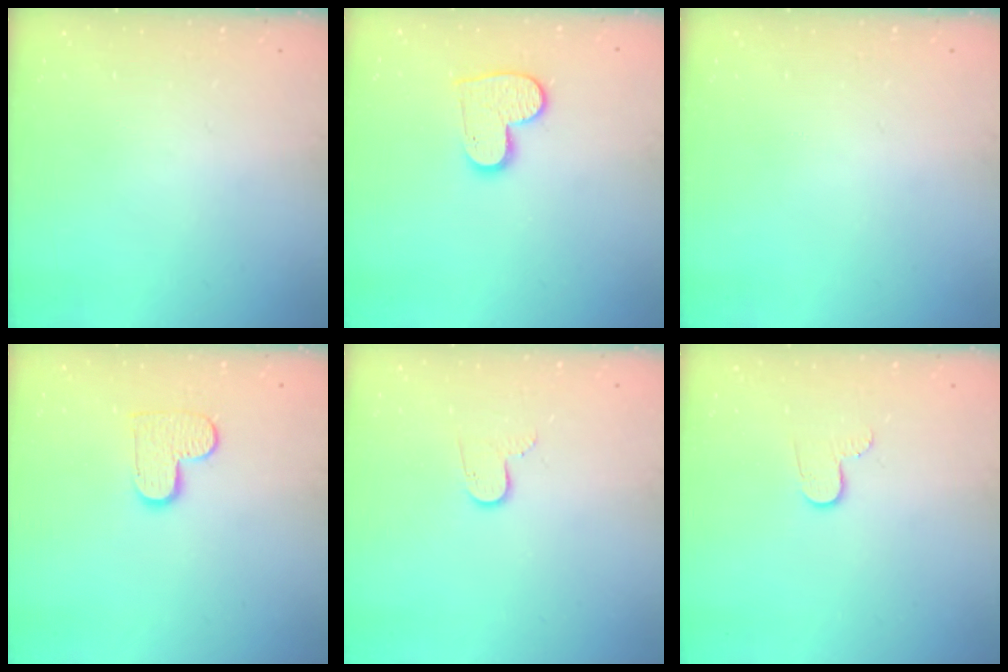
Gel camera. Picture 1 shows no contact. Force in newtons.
{"total": 10.1, "press": 10.0, "slide": 0.6}
{"total": 0.0}
{"total": 8.9, "press": 8.9, "slide": 0.4}
{"total": 6.4, "press": 6.3, "slide": 0.6}
{"total": 4.6, "press": 4.6, "slide": 0.5}